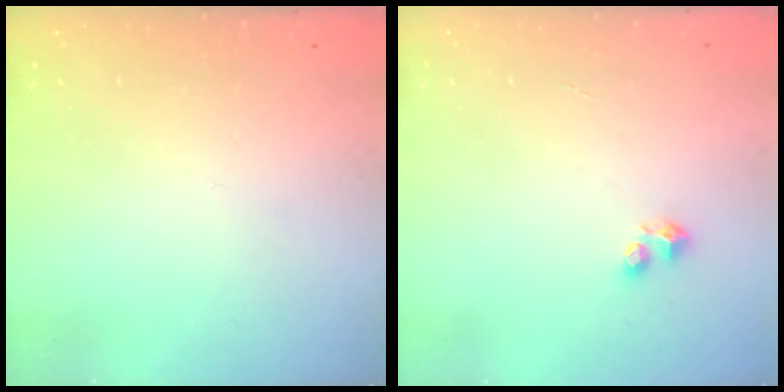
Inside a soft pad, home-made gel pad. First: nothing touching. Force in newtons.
{"total": 2.9, "press": 2.8, "slide": 0.5}